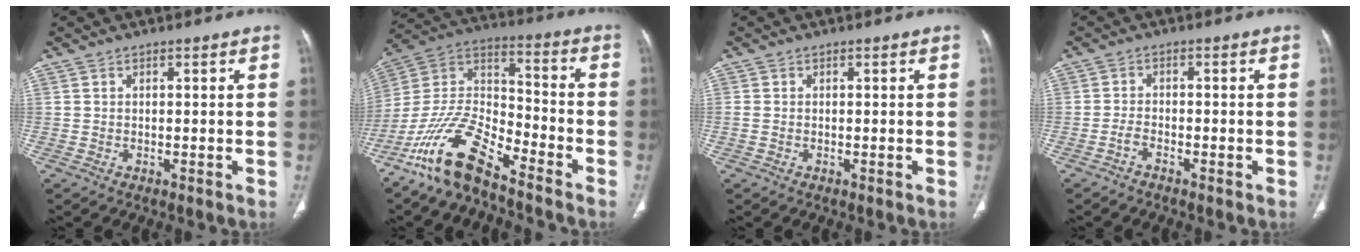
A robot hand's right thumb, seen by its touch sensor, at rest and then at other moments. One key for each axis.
{"total": 15.1, "fx": -11.2, "fy": 5.1, "fz": 8.8, "tx": -0.163, "ty": 0.078, "tz": -0.218}
{"total": 0.8, "fx": -0.1, "fy": 0.6, "fz": 0.6, "tx": -0.020, "ty": -0.002, "tz": -0.001}
{"total": 1.7, "fx": -1.4, "fy": 0.6, "fz": 0.9, "tx": -0.023, "ty": 0.011, "tz": -0.028}